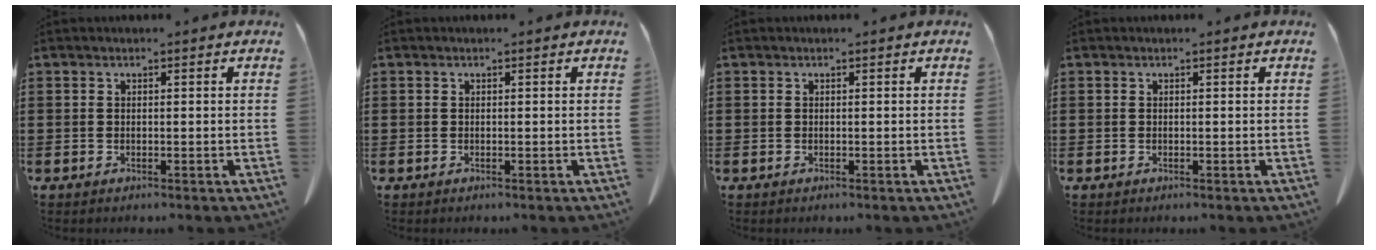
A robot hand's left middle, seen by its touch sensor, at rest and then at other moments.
{"total": 0.0}
{"total": 0.0}
{"total": 0.0}